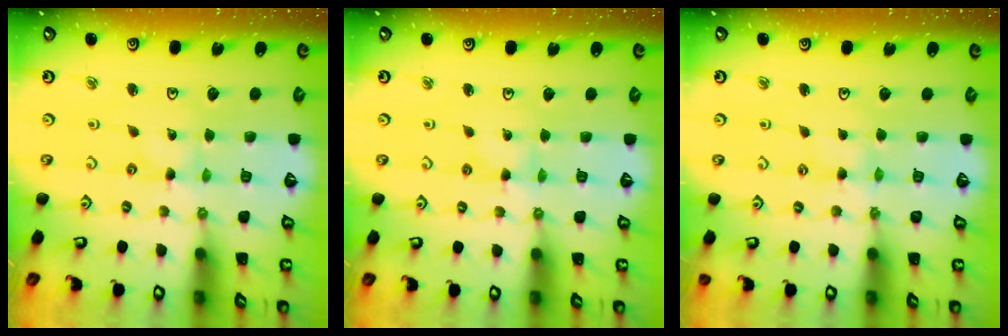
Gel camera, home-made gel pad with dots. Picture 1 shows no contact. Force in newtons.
{"total": 0.8, "press": 0.8, "slide": 0.1}
{"total": 2.1, "press": 2.1, "slide": 0.4}